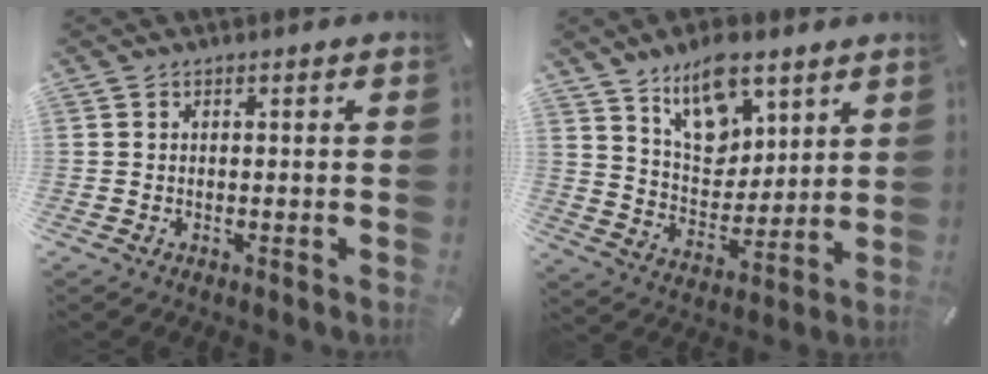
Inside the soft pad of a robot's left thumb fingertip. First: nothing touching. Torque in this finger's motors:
{"motor_torque": [0.62, 0.23, 1.41, -1.37, 0.15]}